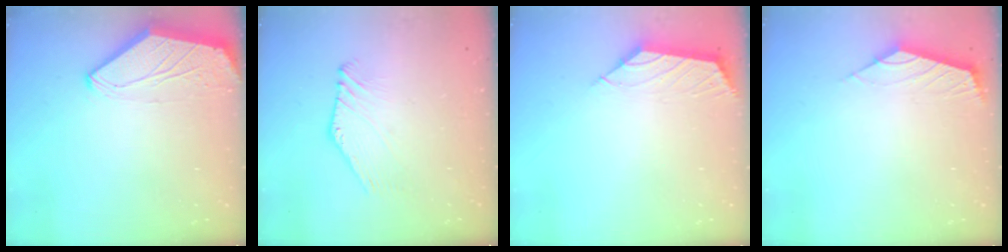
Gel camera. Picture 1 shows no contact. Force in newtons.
{"total": 0.9, "press": 0.9, "slide": 0.1}
{"total": 2.6, "press": 2.5, "slide": 0.7}
{"total": 2.5, "press": 2.4, "slide": 0.6}